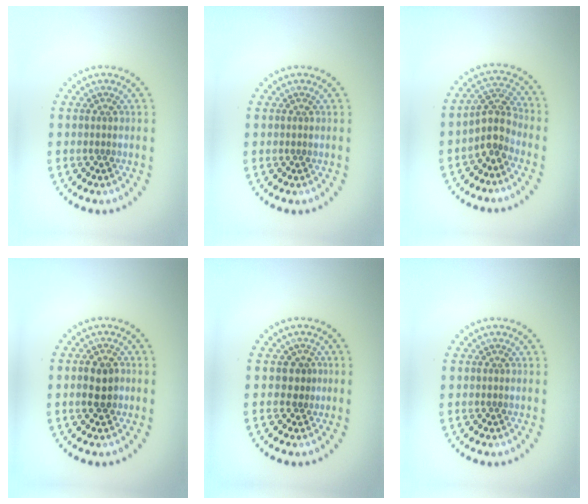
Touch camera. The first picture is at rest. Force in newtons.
{"total": 0.0}
{"total": 3.0, "press": 2.3, "slide": 1.9}
{"total": 2.5, "press": 2.5, "slide": 0.5}
{"total": 0.9, "press": 0.6, "slide": 0.7}
{"total": 0.0}